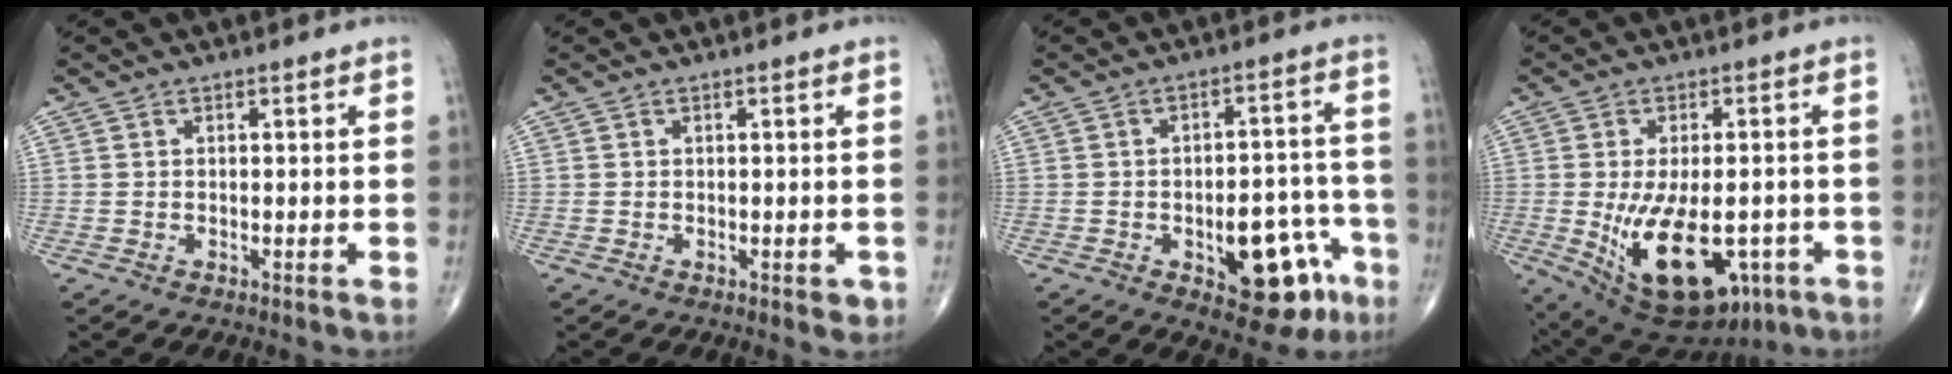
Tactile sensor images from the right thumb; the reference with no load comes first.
{"total": 1.6, "force": [-0.4, 0.9, 1.2], "torque": [-0.006, 0.000, -0.004]}
{"total": 15.1, "force": [-6.4, 7.2, 11.6], "torque": [-0.113, 0.046, -0.073]}
{"total": 18.3, "force": [-5.3, 9.7, 14.7], "torque": [-0.247, -0.006, -0.054]}